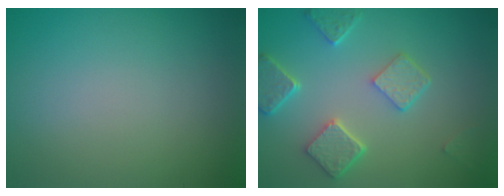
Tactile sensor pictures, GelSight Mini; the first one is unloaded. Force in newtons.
{"total": 4.9, "press": 4.0, "slide": 2.9}